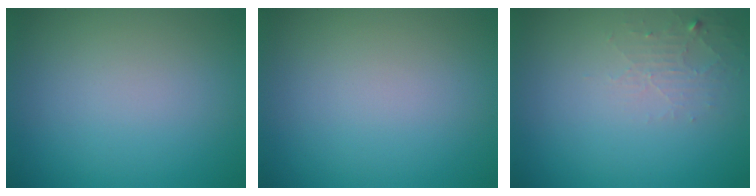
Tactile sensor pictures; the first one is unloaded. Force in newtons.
{"total": 0.0}
{"total": 1.7, "press": 1.7, "slide": 0.3}